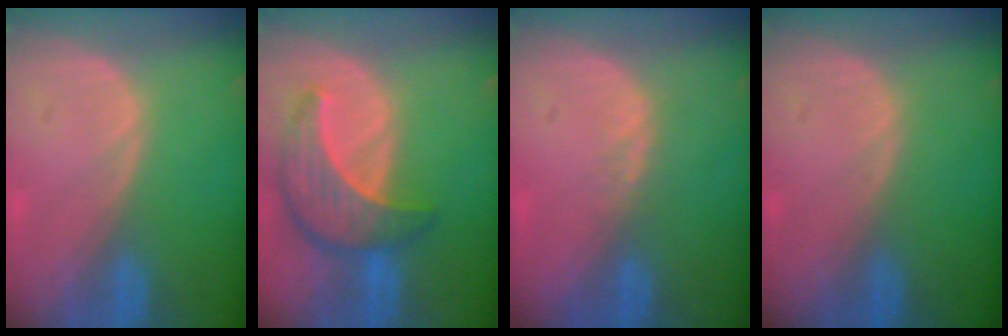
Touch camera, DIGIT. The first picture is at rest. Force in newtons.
{"total": 8.7, "press": 7.9, "slide": 3.7}
{"total": 1.3, "press": 1.1, "slide": 0.7}
{"total": 0.0}